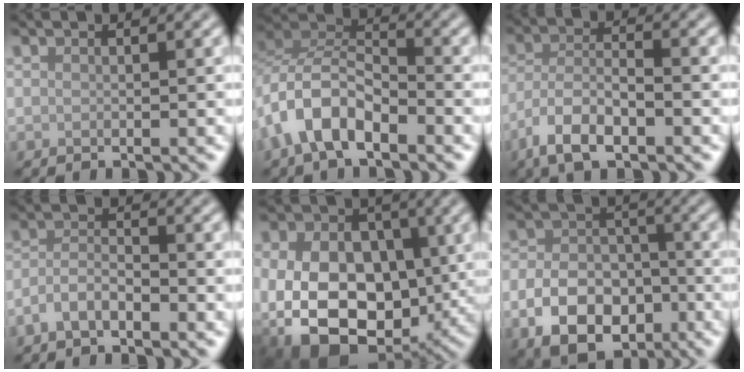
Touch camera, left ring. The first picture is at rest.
{"total": 6.0, "force": [-3.4, 3.0, 3.9], "torque": [-0.068, 0.009, -0.075]}
{"total": 5.1, "force": [-3.2, 1.9, 3.5], "torque": [-0.065, 0.002, -0.068]}
{"total": 2.6, "force": [-1.5, 1.1, 1.8], "torque": [-0.038, 0.005, -0.037]}
{"total": 16.8, "force": [-2.2, 12.9, 10.6], "torque": [-0.170, -0.011, -0.059]}
{"total": 8.0, "force": [-3.2, 5.4, 4.9], "torque": [-0.091, -0.012, -0.057]}